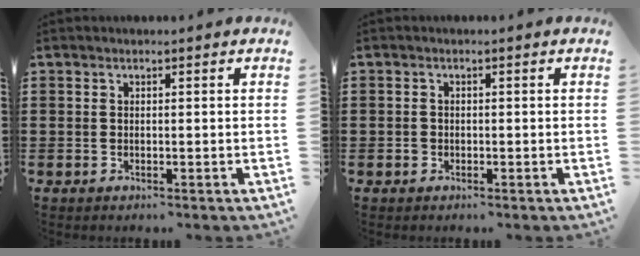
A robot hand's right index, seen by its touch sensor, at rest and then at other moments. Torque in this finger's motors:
{"motor_torque": [0.28, 0.22, 0.02, 0.03]}